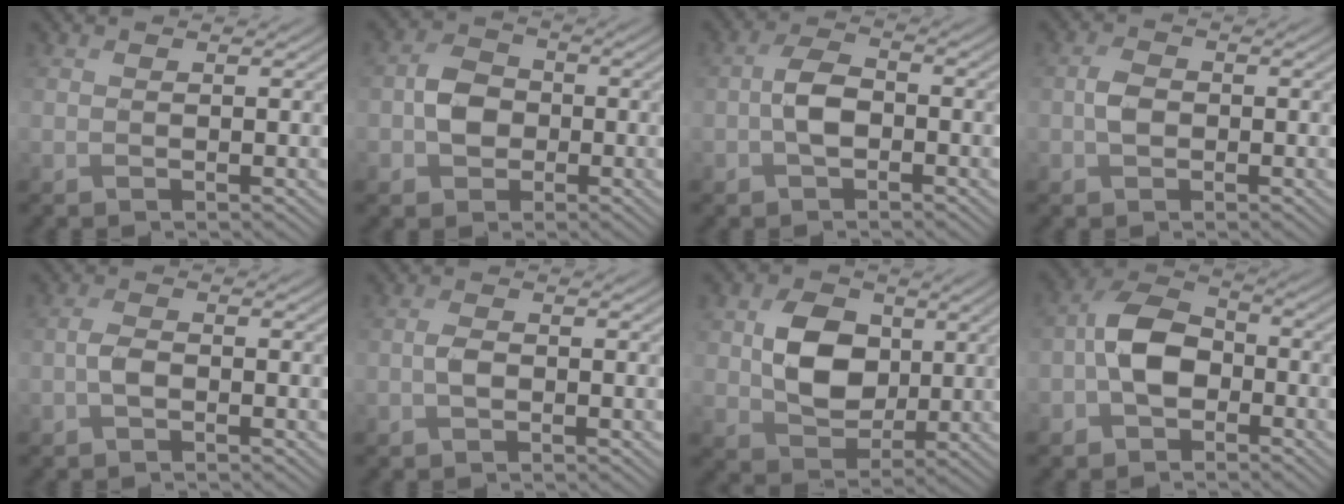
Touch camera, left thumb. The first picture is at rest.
{"total": 4.4, "force": [-1.0, 3.6, 2.2], "torque": [-0.038, 0.003, -0.025]}
{"total": 4.0, "force": [-1.2, 2.3, 3.0], "torque": [-0.061, 0.008, -0.030]}
{"total": 2.3, "force": [-0.5, 1.6, 1.5], "torque": [-0.034, 0.003, -0.015]}
{"total": 2.0, "force": [-1.0, 0.9, 1.5], "torque": [-0.031, 0.005, -0.024]}
{"total": 1.7, "force": [-0.6, 0.9, 1.3], "torque": [-0.025, 0.004, -0.015]}
{"total": 7.8, "force": [1.2, 6.0, 4.8], "torque": [-0.103, 0.001, 0.021]}
{"total": 6.9, "force": [-2.1, 4.6, 4.7], "torque": [-0.094, 0.012, -0.056]}